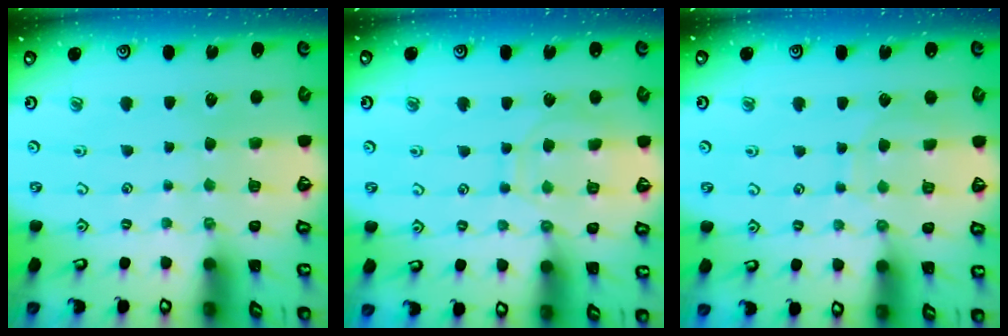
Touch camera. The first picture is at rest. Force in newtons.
{"total": 8.5, "press": 8.5, "slide": 0.7}
{"total": 5.8, "press": 5.8, "slide": 0.6}